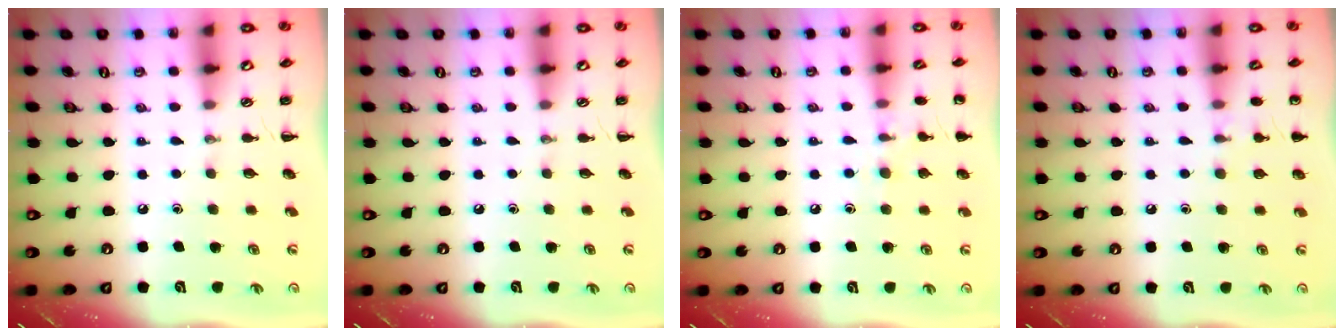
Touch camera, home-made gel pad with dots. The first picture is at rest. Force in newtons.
{"total": 0.0}
{"total": 7.8, "press": 7.6, "slide": 2.0}
{"total": 6.4, "press": 6.1, "slide": 2.1}